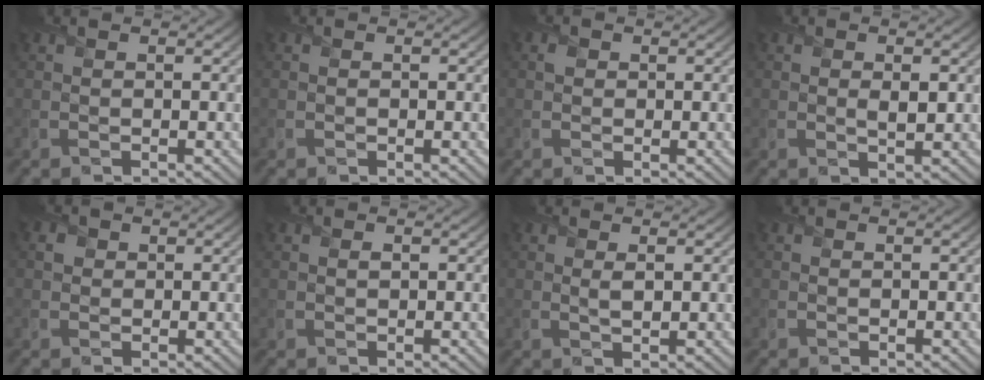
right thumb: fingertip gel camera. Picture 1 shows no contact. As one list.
[{"total": 0.0}, {"total": 0.8, "force": [0.2, 0.8, 0.2], "torque": [-0.002, 0.000, 0.000]}, {"total": 1.5, "force": [0.1, 0.8, 1.3], "torque": [-0.023, -0.007, 0.003]}, {"total": 1.3, "force": [0.3, 1.3, 0.2], "torque": [-0.003, -0.001, 0.002]}, {"total": 0.0}, {"total": 1.3, "force": [0.6, 0.3, 1.1], "torque": [-0.025, -0.002, 0.012]}, {"total": 0.0}]